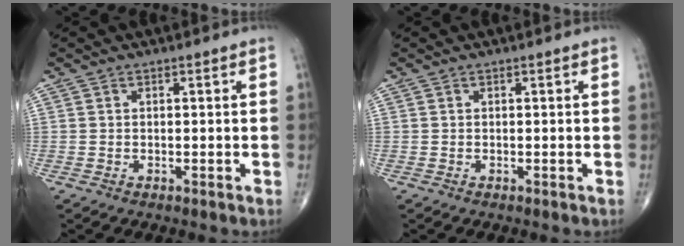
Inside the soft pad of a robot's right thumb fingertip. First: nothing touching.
{"total": 0.0}